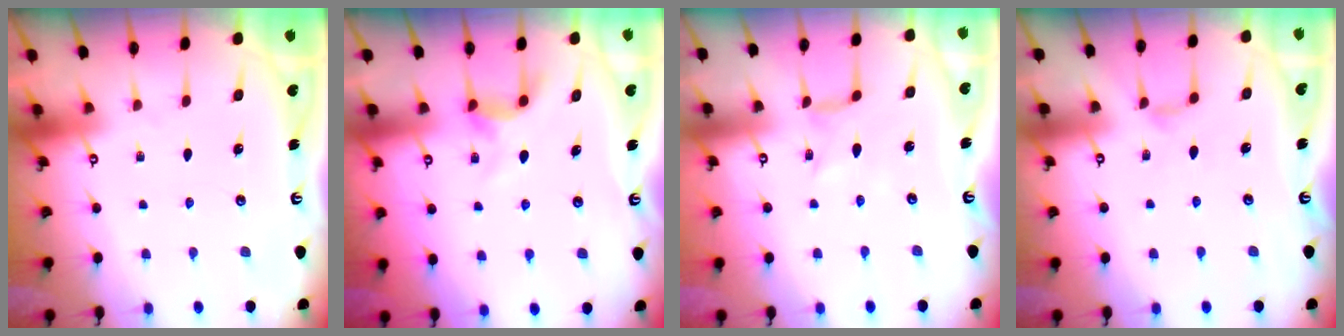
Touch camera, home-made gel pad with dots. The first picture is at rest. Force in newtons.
{"total": 4.1, "press": 4.1, "slide": 0.3}
{"total": 1.2, "press": 1.1, "slide": 0.4}
{"total": 2.3, "press": 2.2, "slide": 0.5}